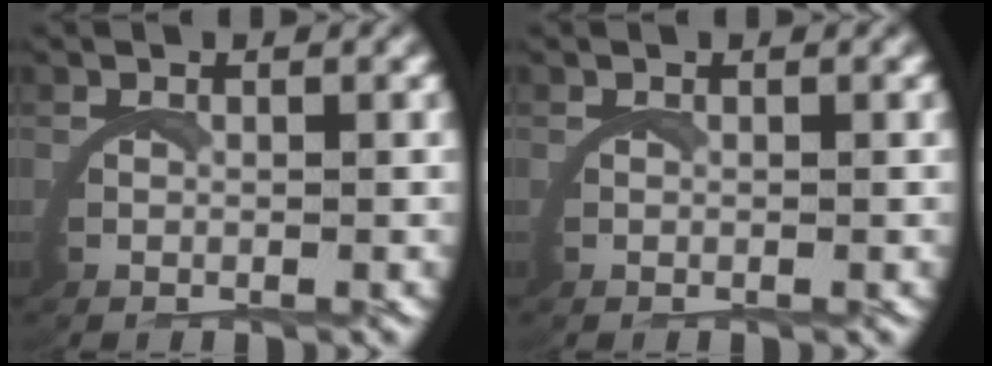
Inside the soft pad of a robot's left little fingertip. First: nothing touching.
{"total": 0.0}